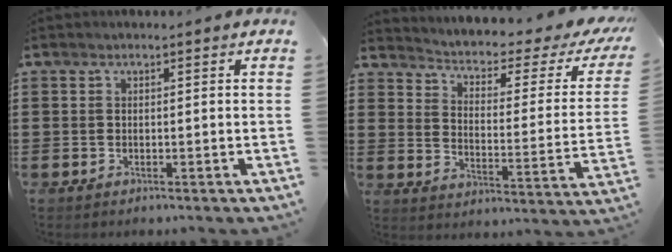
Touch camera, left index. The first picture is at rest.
{"total": 2.8, "force": [1.4, 0.8, 2.2], "torque": [-0.056, -0.022, 0.010]}